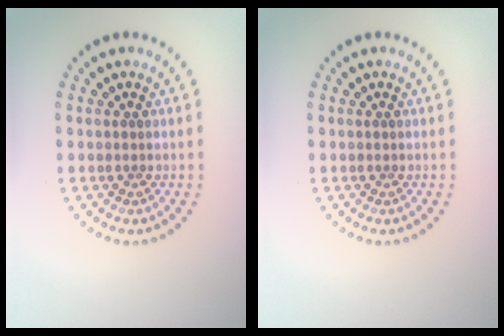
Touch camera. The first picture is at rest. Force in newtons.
{"total": 0.0}